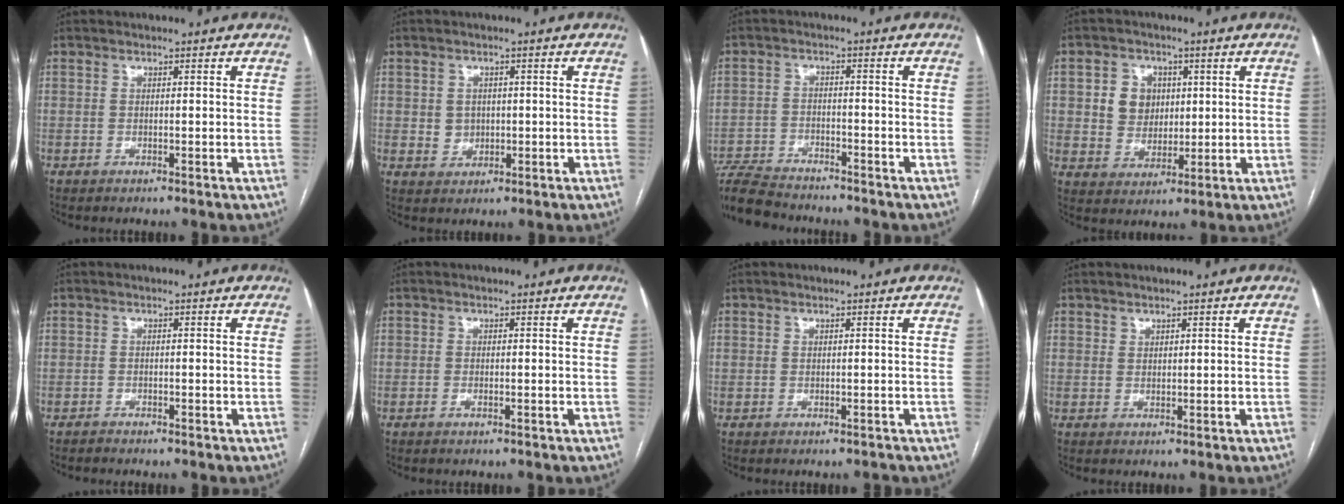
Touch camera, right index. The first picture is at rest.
{"total": 3.0, "force": [0.2, 2.8, 1.1], "torque": [-0.013, 0.003, 0.011]}
{"total": 9.4, "force": [-8.8, 1.6, 2.8], "torque": [-0.051, -0.008, -0.150]}
{"total": 6.6, "force": [1.6, 5.8, 2.8], "torque": [-0.053, 0.015, 0.037]}
{"total": 0.7, "force": [-0.7, 0.1, 0.0], "torque": [-0.006, -0.001, -0.015]}
{"total": 0.8, "force": [-0.3, 0.3, 0.7], "torque": [-0.014, -0.002, -0.005]}
{"total": 0.0}
{"total": 0.9, "force": [0.8, 0.4, 0.1], "torque": [0.004, -0.004, 0.013]}